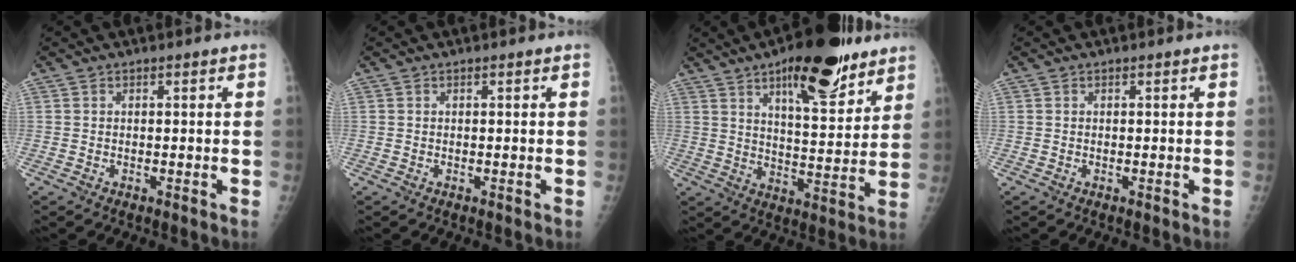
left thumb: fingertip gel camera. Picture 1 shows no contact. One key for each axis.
{"total": 0.0}
{"total": 17.0, "fx": 10.5, "fy": 5.9, "fz": 12.1, "tx": -0.140, "ty": -0.053, "tz": 0.159}
{"total": 0.0}